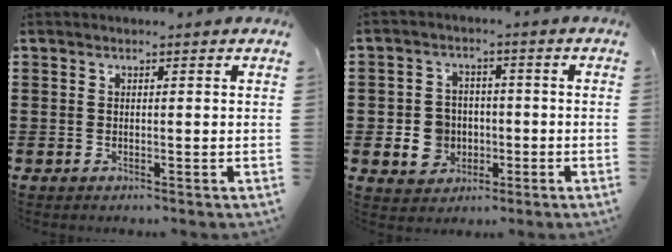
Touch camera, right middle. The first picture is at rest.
{"total": 5.5, "force": [-1.1, 5.0, 1.9], "torque": [-0.046, 0.010, -0.024]}